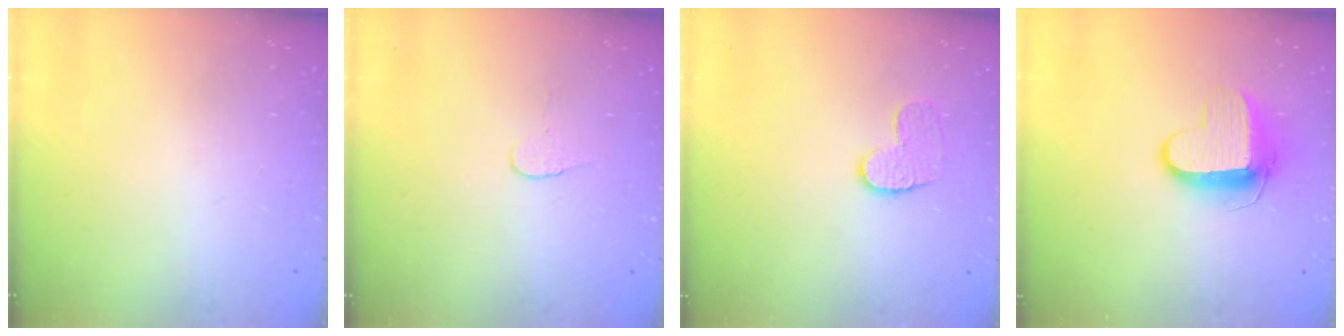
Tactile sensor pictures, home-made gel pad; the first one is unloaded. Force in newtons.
{"total": 3.7, "press": 3.7, "slide": 0.4}
{"total": 8.3, "press": 8.3, "slide": 0.4}
{"total": 9.6, "press": 9.6, "slide": 0.8}